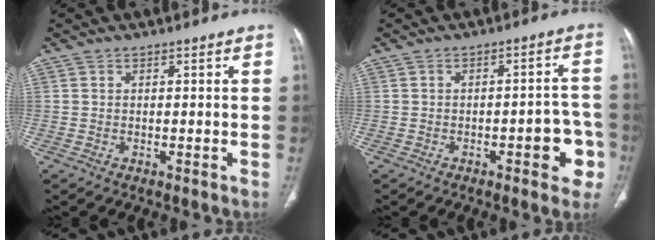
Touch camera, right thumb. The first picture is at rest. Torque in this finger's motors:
{"motor_torque": [2.11, 1.90, 1.09, -0.47, 0.16]}